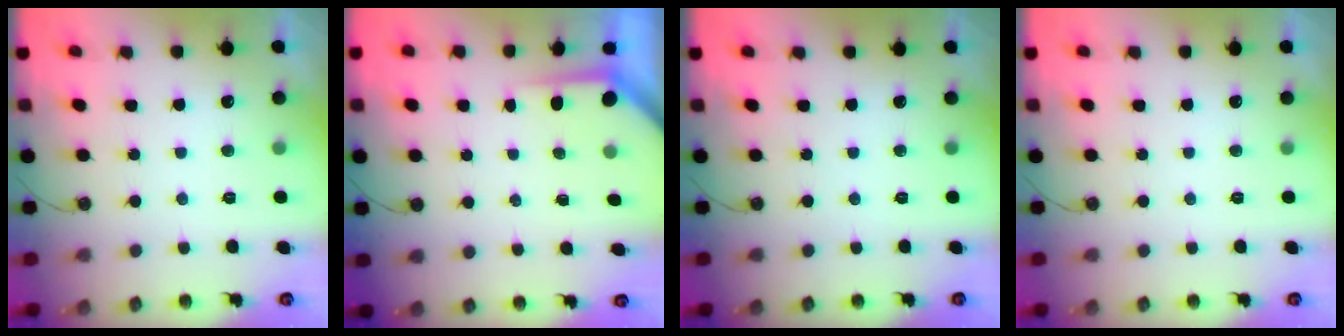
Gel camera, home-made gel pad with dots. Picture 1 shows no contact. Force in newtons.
{"total": 3.6, "press": 3.6, "slide": 0.3}
{"total": 0.0}
{"total": 0.0}